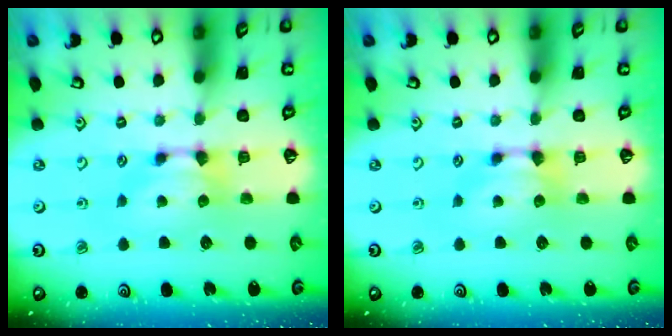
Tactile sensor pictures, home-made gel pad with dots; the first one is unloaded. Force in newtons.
{"total": 0.0}